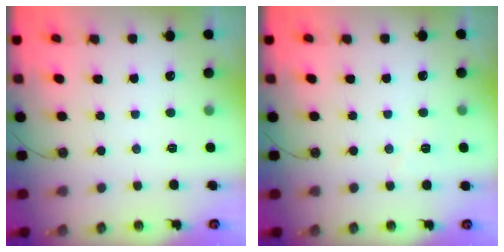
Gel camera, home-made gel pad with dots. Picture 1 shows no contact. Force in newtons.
{"total": 3.8, "press": 3.1, "slide": 2.1}